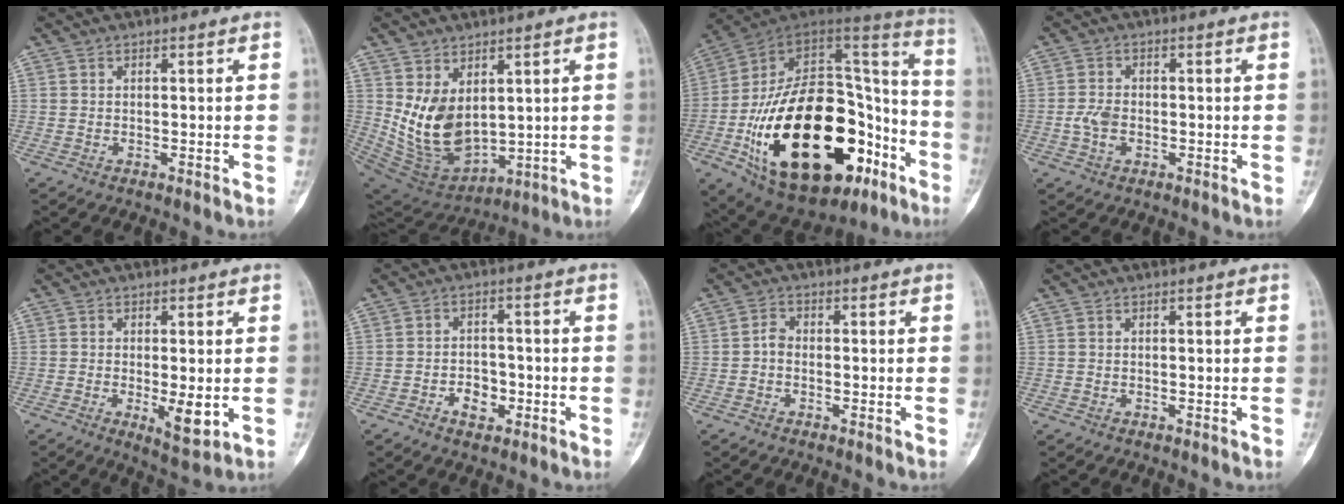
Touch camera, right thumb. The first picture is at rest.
{"total": 12.6, "force": [2.8, 8.2, 9.2], "torque": [-0.142, -0.029, 0.084]}
{"total": 41.4, "force": [-14.7, 21.5, 32.2], "torque": [-0.511, 0.045, -0.223]}
{"total": 3.7, "force": [-0.8, 2.5, 2.6], "torque": [-0.052, 0.007, -0.017]}
{"total": 5.7, "force": [-1.0, 2.0, 5.3], "torque": [-0.080, -0.016, -0.010]}
{"total": 4.8, "force": [-2.1, 3.4, 2.7], "torque": [-0.023, 0.020, -0.034]}
{"total": 2.1, "force": [-0.5, 1.5, 1.3], "torque": [-0.018, 0.009, -0.018]}
{"total": 0.0}